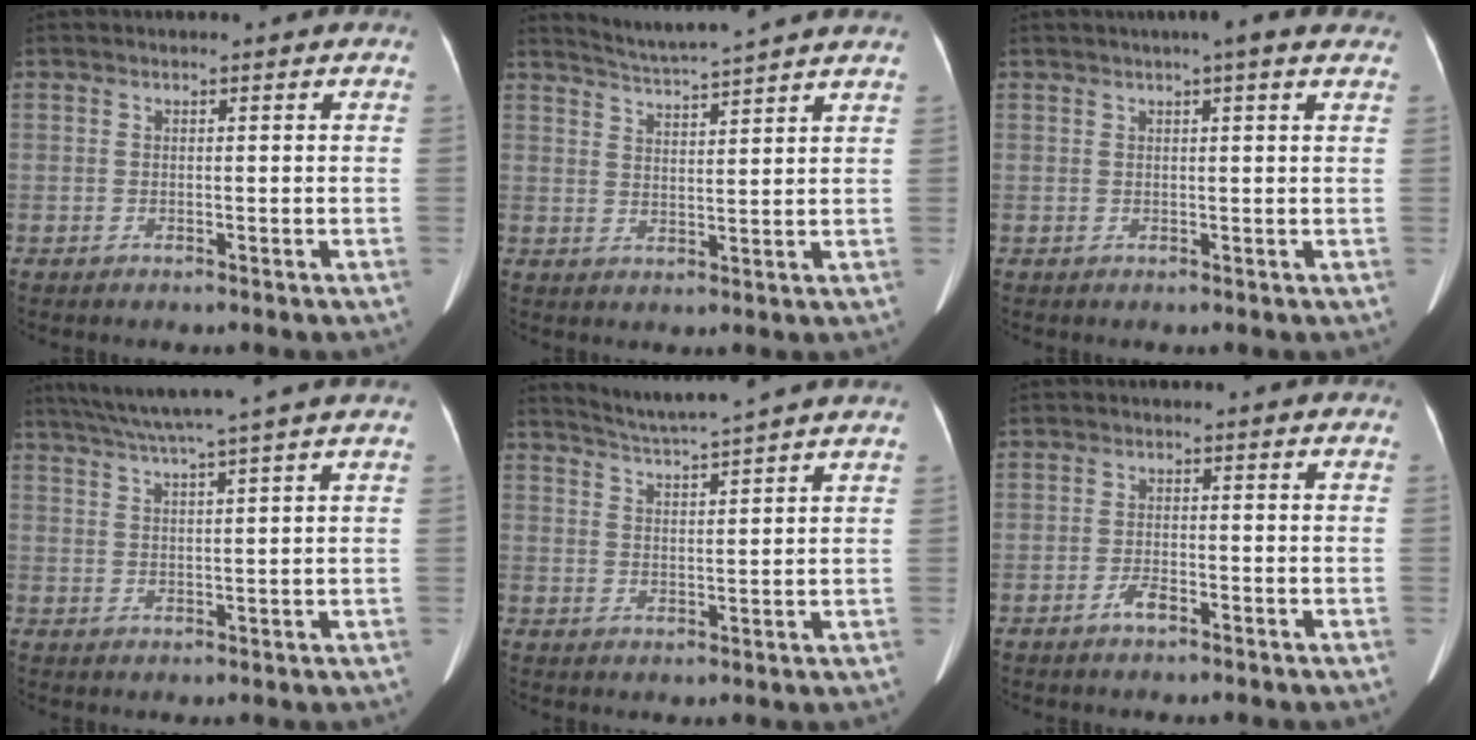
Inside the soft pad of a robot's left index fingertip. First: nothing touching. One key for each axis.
{"total": 9.4, "fx": 8.8, "fy": -1.6, "fz": 2.9, "tx": -0.058, "ty": 0.008, "tz": 0.125}
{"total": 5.0, "fx": 3.8, "fy": 0.4, "fz": 3.3, "tx": -0.044, "ty": 0.022, "tz": 0.043}
{"total": 11.1, "fx": 9.3, "fy": -2.1, "fz": 5.6, "tx": -0.098, "ty": 0.014, "tz": 0.134}
{"total": 9.4, "fx": 8.7, "fy": -1.7, "fz": 3.2, "tx": -0.062, "ty": 0.007, "tz": 0.124}
{"total": 2.1, "fx": -1.4, "fy": 0.6, "fz": 1.5, "tx": -0.032, "ty": -0.001, "tz": -0.025}